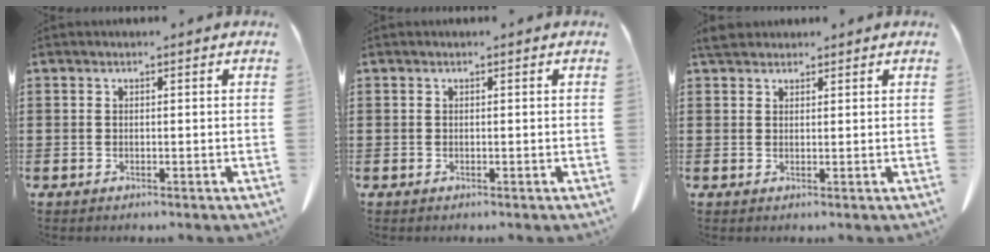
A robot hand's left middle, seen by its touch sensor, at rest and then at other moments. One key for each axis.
{"total": 0.0}
{"total": 2.9, "fx": 2.5, "fy": 1.2, "fz": 1.1, "tx": -0.030, "ty": 0.004, "tz": 0.049}